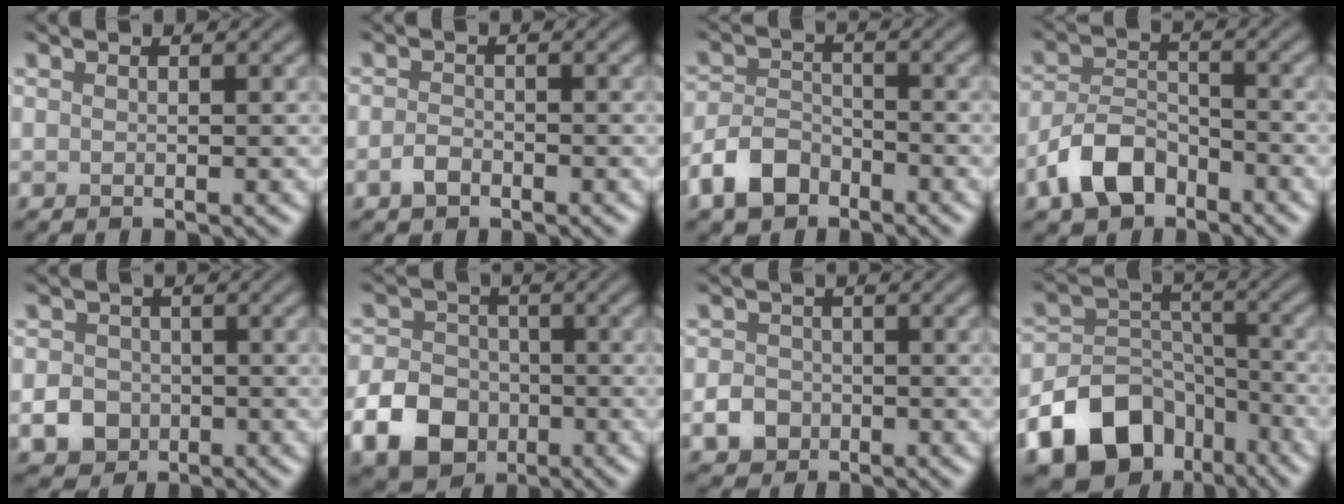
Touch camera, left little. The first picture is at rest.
{"total": 1.5, "force": [-0.9, 0.8, 0.8], "torque": [-0.017, 0.003, -0.021]}
{"total": 4.3, "force": [-2.9, 2.5, 1.9], "torque": [-0.034, 0.002, -0.065]}
{"total": 5.3, "force": [-3.3, 3.0, 2.8], "torque": [-0.052, 0.003, -0.072]}
{"total": 3.1, "force": [-0.9, 2.7, 1.2], "torque": [-0.016, 0.001, -0.020]}
{"total": 7.5, "force": [-3.2, 5.7, 3.7], "torque": [-0.068, -0.006, -0.073]}
{"total": 2.4, "force": [-0.9, 2.1, 0.9], "torque": [-0.013, 0.002, -0.020]}
{"total": 12.9, "force": [-8.0, 8.8, 5.1], "torque": [-0.100, 0.001, -0.139]}